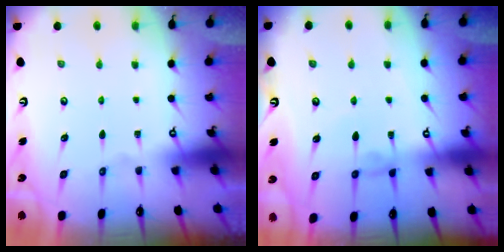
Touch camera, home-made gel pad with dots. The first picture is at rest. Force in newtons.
{"total": 0.8, "press": 0.6, "slide": 0.5}